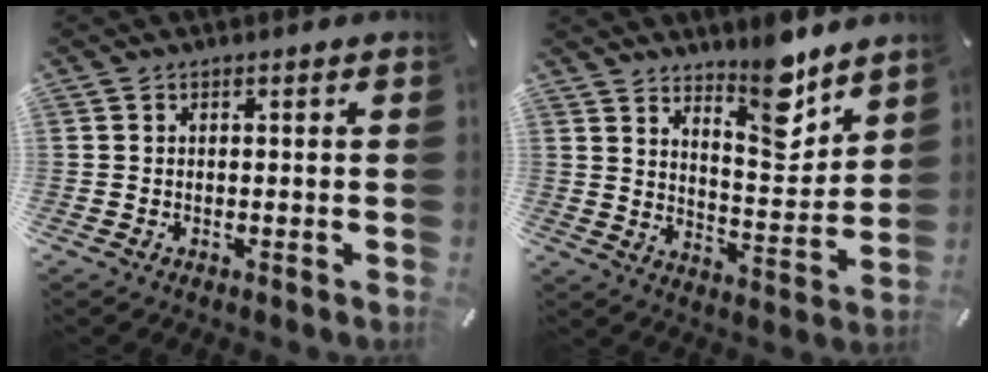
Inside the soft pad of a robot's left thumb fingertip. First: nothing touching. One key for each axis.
{"total": 12.2, "fx": 9.9, "fy": 4.0, "fz": 5.9, "tx": -0.068, "ty": -0.084, "tz": 0.171}